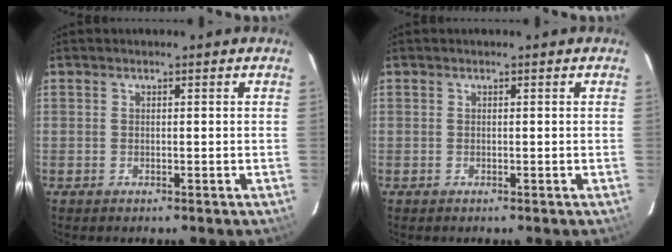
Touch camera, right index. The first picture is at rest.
{"total": 0.0}